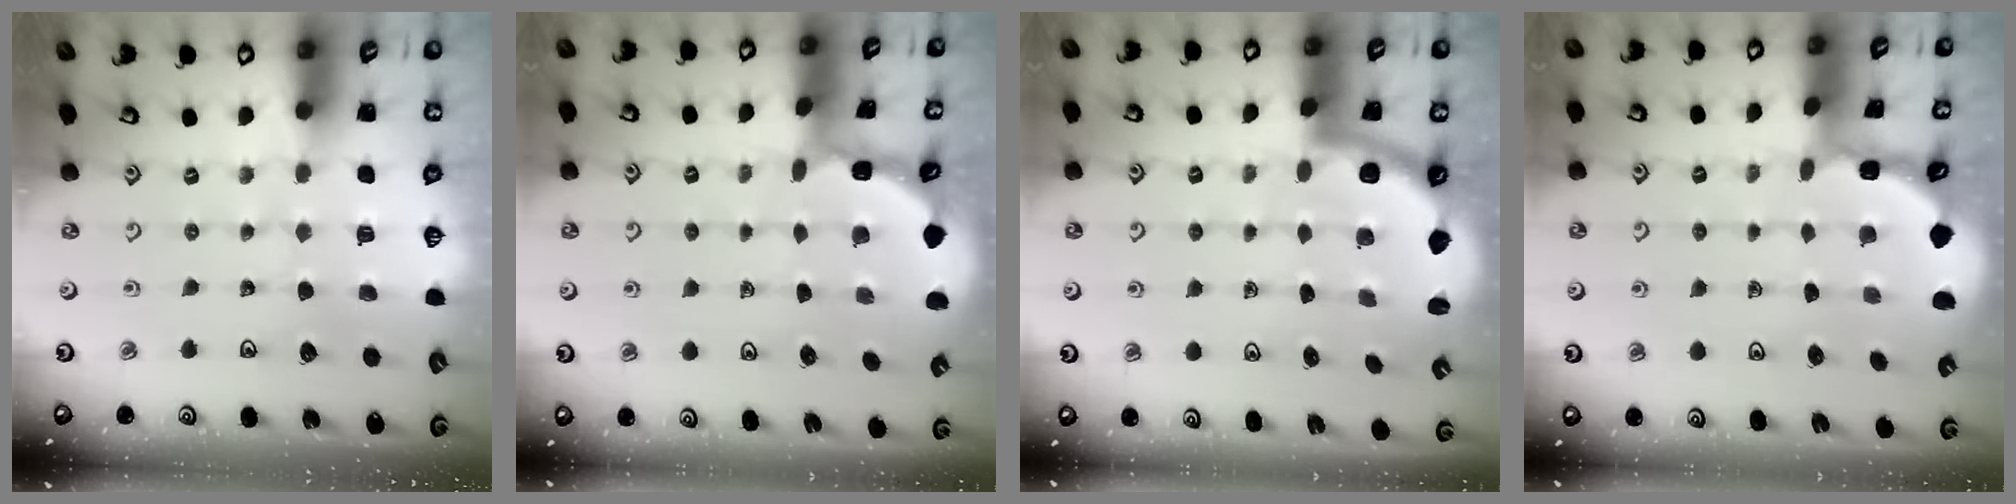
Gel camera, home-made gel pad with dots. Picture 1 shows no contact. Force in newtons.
{"total": 1.8, "press": 1.8, "slide": 0.2}
{"total": 2.6, "press": 2.5, "slide": 0.7}
{"total": 1.6, "press": 1.6, "slide": 0.2}